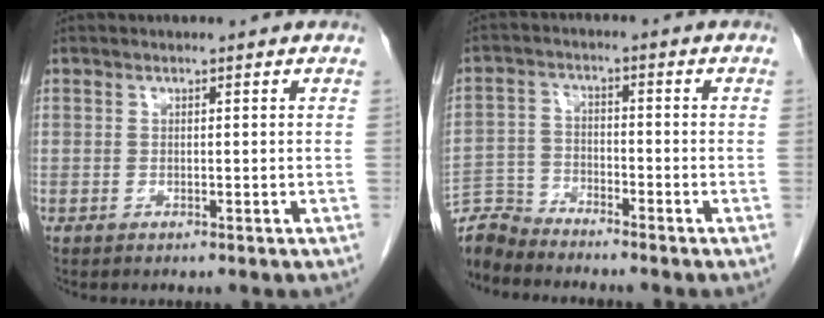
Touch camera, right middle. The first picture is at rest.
{"total": 5.9, "force": [-5.9, 0.0, -0.7], "torque": [0.013, -0.001, -0.115]}